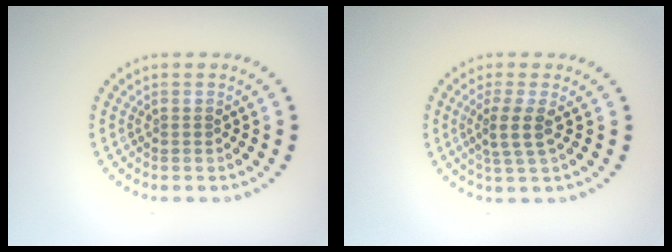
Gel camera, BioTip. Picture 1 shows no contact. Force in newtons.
{"total": 2.5, "press": 2.0, "slide": 1.5}